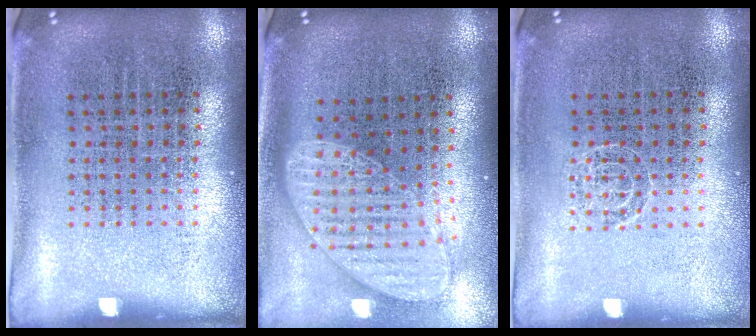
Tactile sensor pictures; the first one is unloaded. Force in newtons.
{"total": 1.9, "press": 1.5, "slide": 1.1}
{"total": 1.0, "press": 1.0, "slide": 0.1}